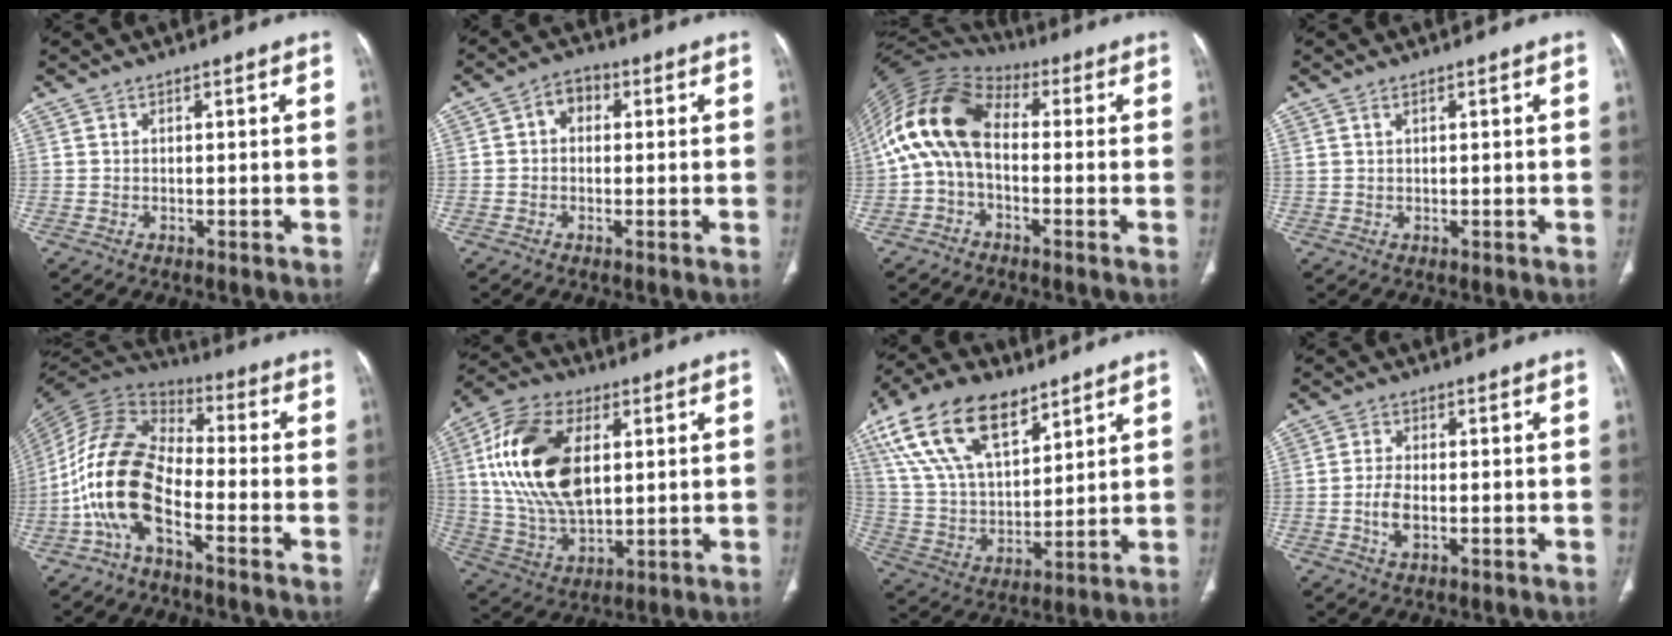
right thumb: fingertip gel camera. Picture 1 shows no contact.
{"total": 3.9, "force": [0.5, 3.0, 2.5], "torque": [-0.024, 0.014, -0.001]}
{"total": 13.8, "force": [0.3, 8.5, 10.9], "torque": [-0.210, 0.039, -0.009]}
{"total": 0.9, "force": [0.6, 0.2, 0.6], "torque": [-0.012, 0.003, 0.016]}
{"total": 15.0, "force": [-5.6, 7.1, 12.0], "torque": [-0.243, 0.056, -0.118]}
{"total": 20.6, "force": [4.5, 11.8, 16.3], "torque": [-0.306, -0.005, 0.086]}
{"total": 20.8, "force": [11.8, 10.6, 13.5], "torque": [-0.243, -0.024, 0.225]}
{"total": 4.0, "force": [-0.9, 2.0, 3.3], "torque": [-0.069, 0.004, -0.018]}